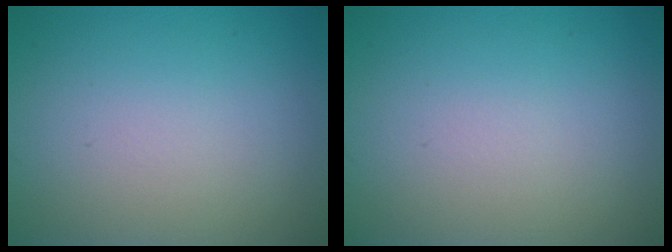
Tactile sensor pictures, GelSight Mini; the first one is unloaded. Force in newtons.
{"total": 0.0}